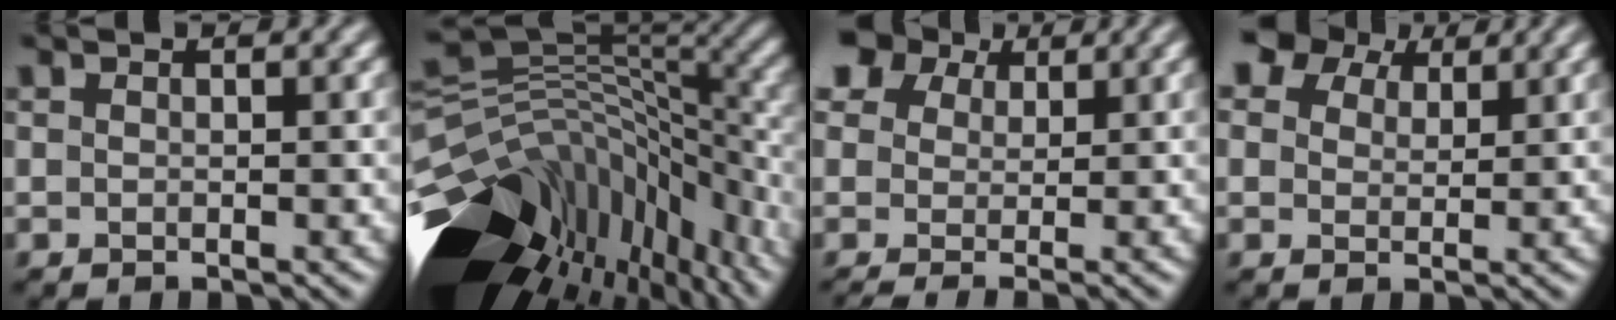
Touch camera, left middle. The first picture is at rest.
{"total": 18.1, "force": [-9.7, 9.4, 12.1], "torque": [-0.216, 0.020, -0.127]}
{"total": 4.7, "force": [1.5, 3.5, 2.7], "torque": [-0.050, 0.001, 0.025]}
{"total": 6.4, "force": [4.6, 3.8, 2.4], "torque": [-0.060, 0.004, 0.072]}